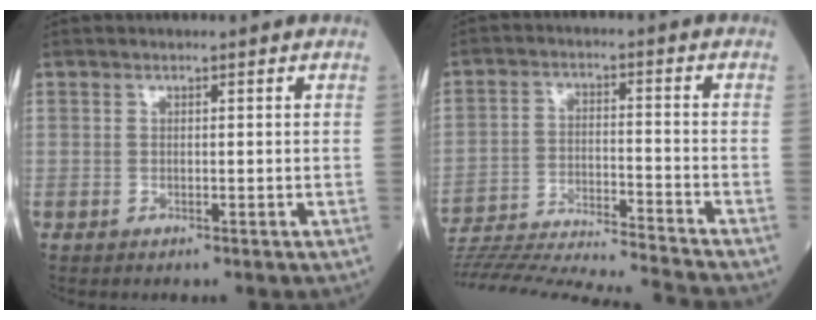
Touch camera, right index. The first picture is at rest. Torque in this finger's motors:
{"motor_torque": [-1.09, -1.05, 0.11, 0.19]}